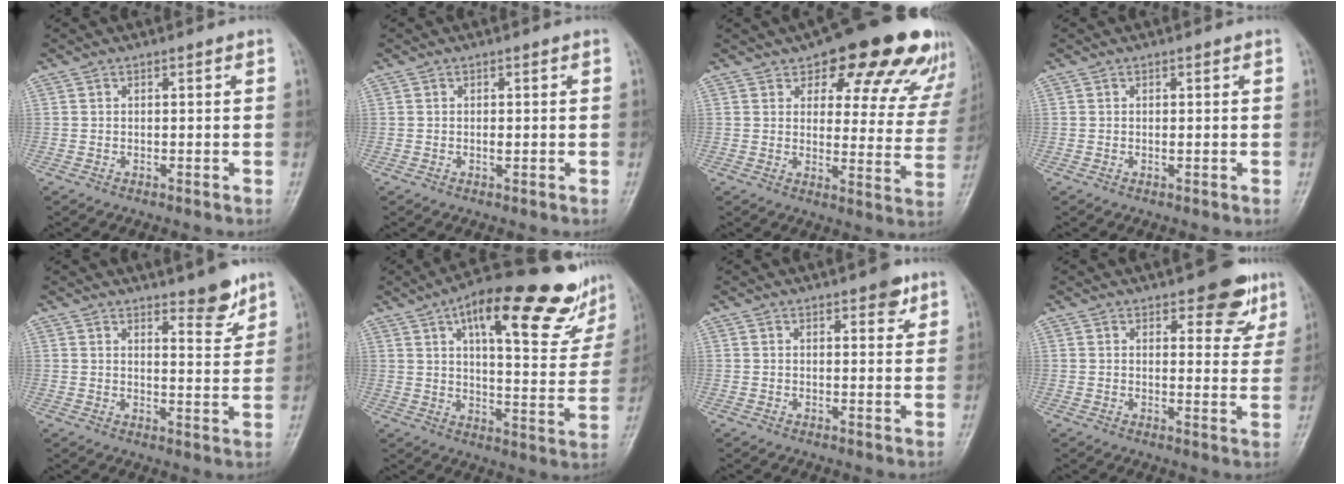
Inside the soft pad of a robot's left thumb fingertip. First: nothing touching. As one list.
[{"total": 1.0, "force": [0.0, 0.5, 0.9], "torque": [-0.013, -0.001, -0.001]}, {"total": 22.5, "force": [15.2, 9.5, 13.7], "torque": [-0.124, -0.056, 0.180]}, {"total": 0.7, "force": [0.1, 0.3, 0.6], "torque": [-0.009, 0.000, 0.003]}, {"total": 5.9, "force": [4.5, 1.5, 3.5], "torque": [-0.031, -0.039, 0.063]}, {"total": 24.0, "force": [14.4, 7.7, 17.5], "torque": [-0.209, -0.032, 0.202]}, {"total": 3.5, "force": [2.2, 1.5, 2.3], "torque": [-0.014, -0.009, 0.025]}, {"total": 8.1, "force": [5.1, 3.7, 5.1], "torque": [-0.028, -0.025, 0.063]}]